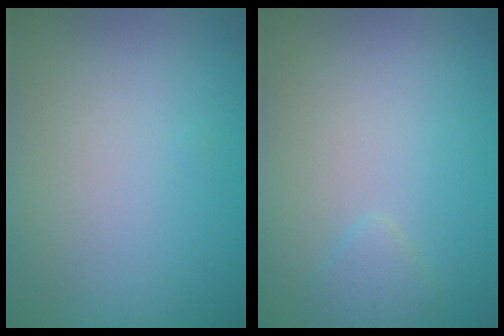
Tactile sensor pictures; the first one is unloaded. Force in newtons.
{"total": 1.1, "press": 1.1, "slide": 0.1}